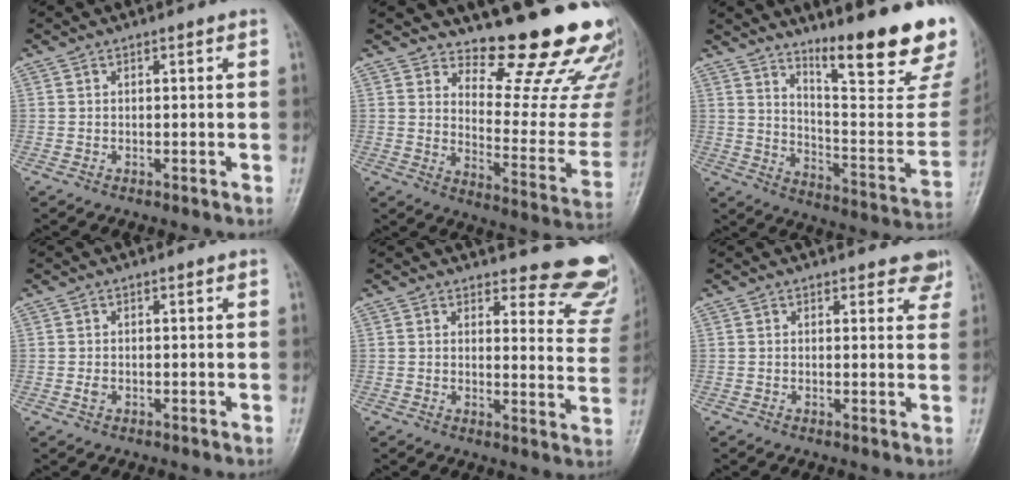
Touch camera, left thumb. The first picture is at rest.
{"total": 19.9, "force": [16.8, 5.0, 9.4], "torque": [-0.077, -0.168, 0.217]}
{"total": 24.1, "force": [17.4, 3.7, 16.3], "torque": [-0.207, -0.129, 0.250]}
{"total": 1.2, "force": [0.2, 0.8, 0.9], "torque": [-0.012, 0.001, 0.006]}
{"total": 13.3, "force": [12.6, 3.4, 2.3], "torque": [0.021, -0.127, 0.116]}
{"total": 4.3, "force": [3.7, 1.9, 1.2], "torque": [0.015, -0.019, 0.032]}